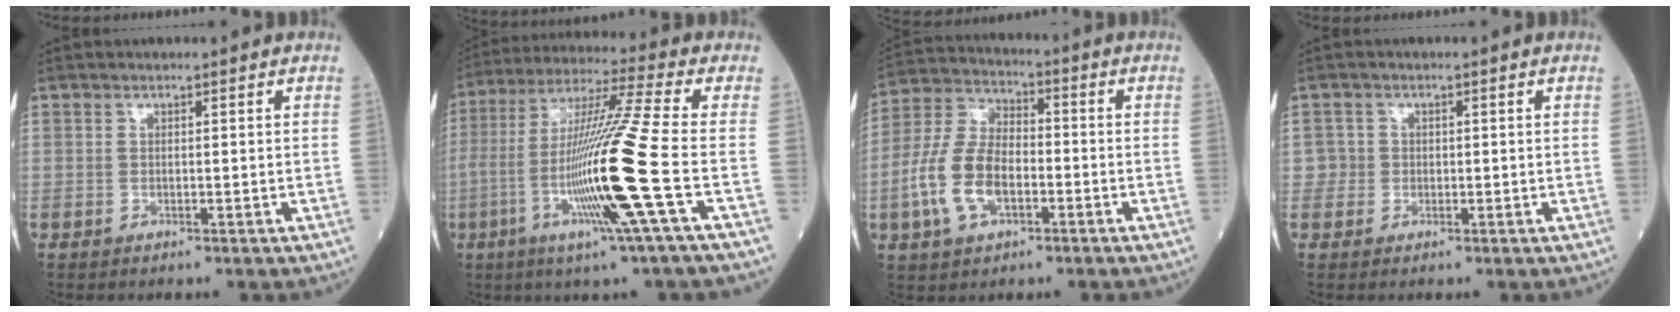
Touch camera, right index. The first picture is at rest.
{"total": 17.4, "force": [-4.6, -2.2, 16.6], "torque": [-0.330, -0.014, -0.097]}
{"total": 11.1, "force": [-3.3, 6.0, 8.7], "torque": [-0.205, 0.013, -0.065]}
{"total": 1.7, "force": [-0.1, 1.7, -0.3], "torque": [0.018, 0.010, -0.003]}